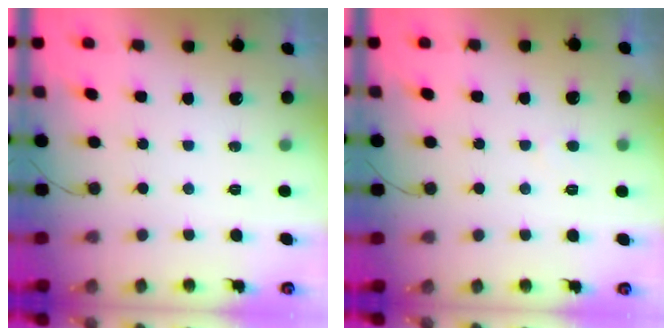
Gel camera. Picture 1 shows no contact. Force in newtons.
{"total": 2.2, "press": 2.2, "slide": 0.2}